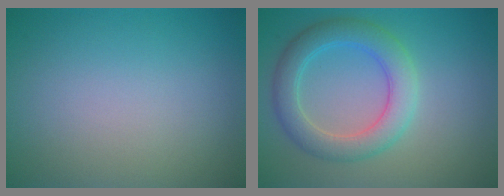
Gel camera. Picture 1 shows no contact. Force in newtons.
{"total": 4.6, "press": 4.6, "slide": 0.1}